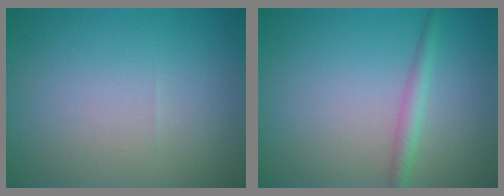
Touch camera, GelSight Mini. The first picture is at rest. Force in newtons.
{"total": 1.7, "press": 1.7, "slide": 0.0}